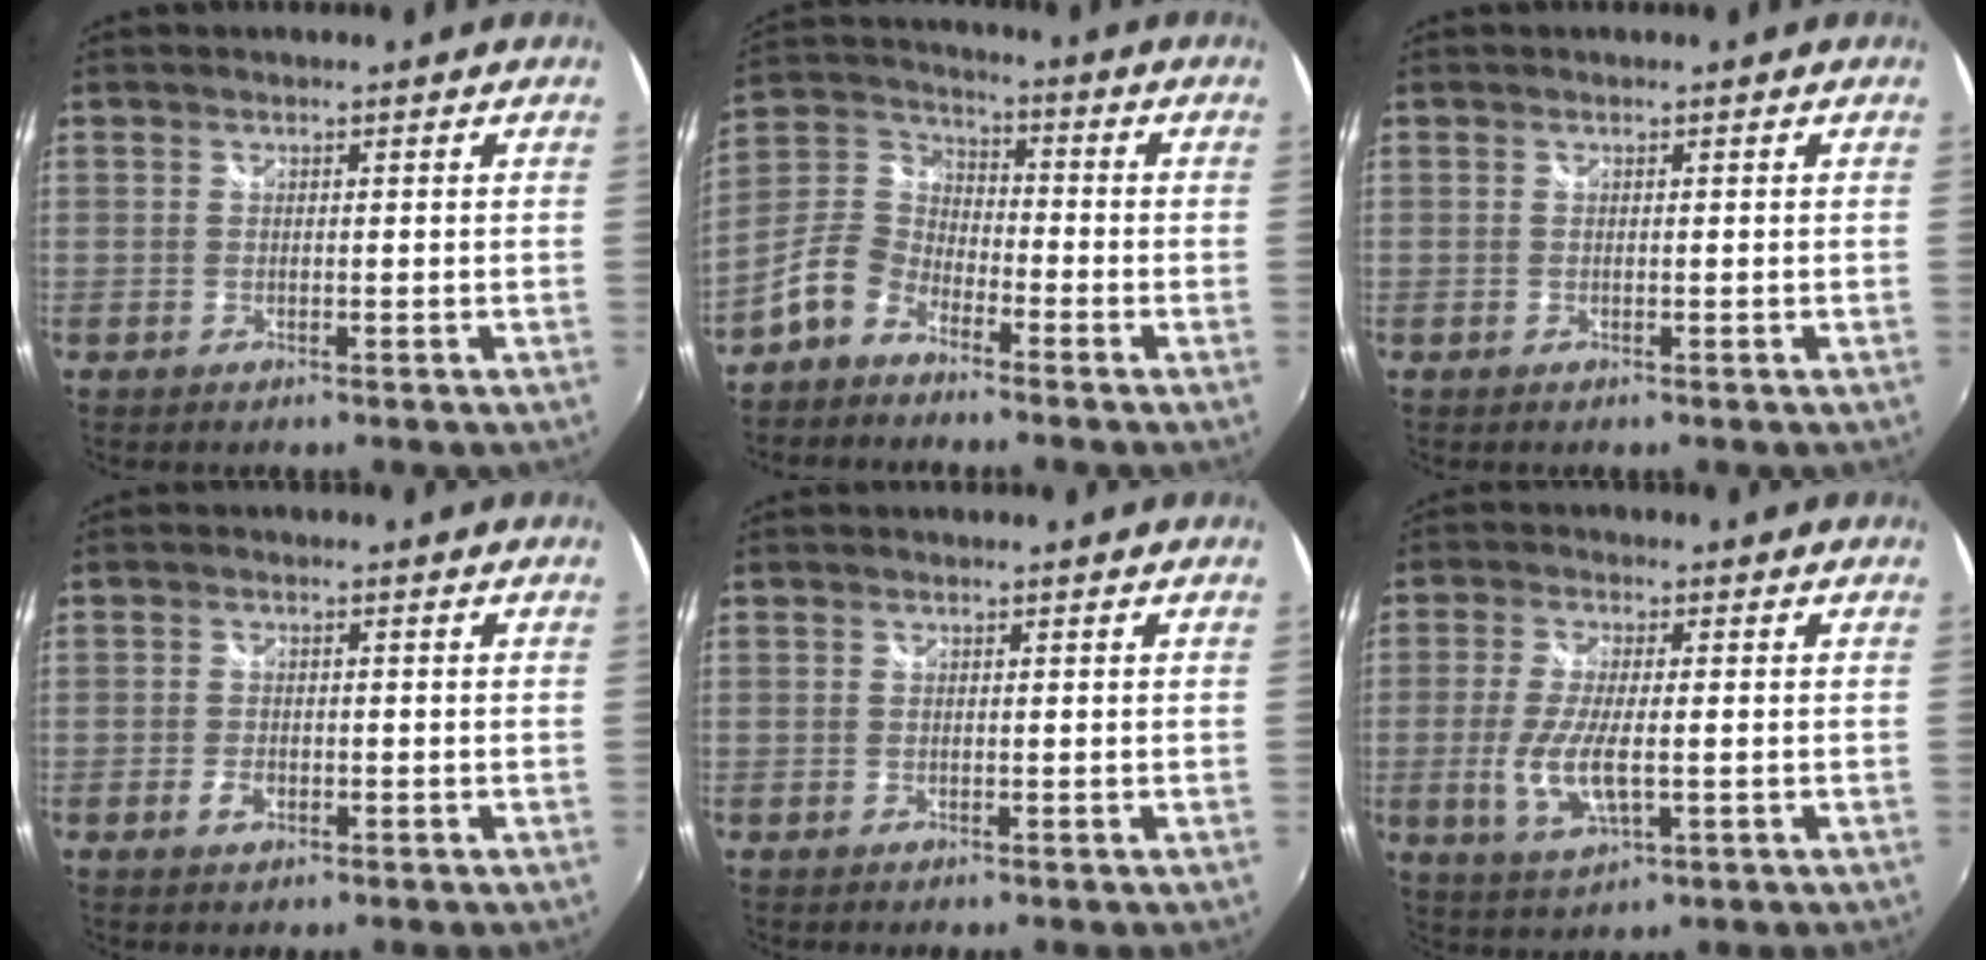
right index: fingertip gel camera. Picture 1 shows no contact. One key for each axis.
{"total": 9.0, "fx": -5.9, "fy": 5.4, "fz": 4.0, "tx": -0.095, "ty": 0.030, "tz": -0.128}
{"total": 0.0}
{"total": 2.3, "fx": -1.1, "fy": 1.4, "fz": 1.4, "tx": -0.028, "ty": -0.002, "tz": -0.021}
{"total": 0.0}
{"total": 8.6, "fx": -1.7, "fy": 2.9, "fz": 7.9, "tx": -0.163, "ty": -0.016, "tz": -0.028}